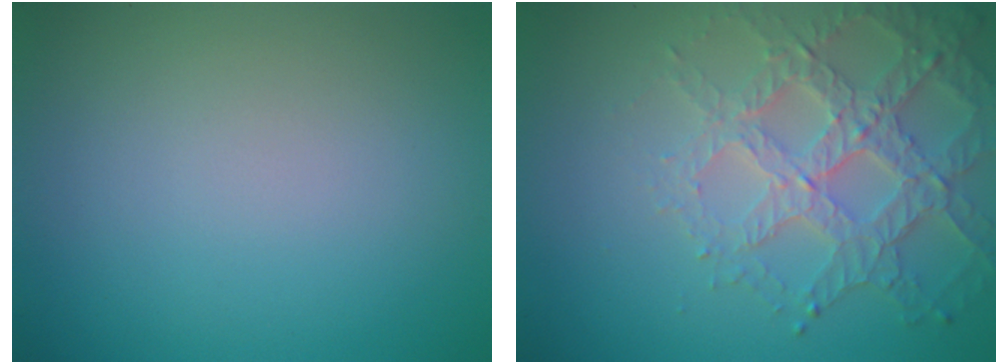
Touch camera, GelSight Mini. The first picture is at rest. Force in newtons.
{"total": 4.7, "press": 4.2, "slide": 2.2}